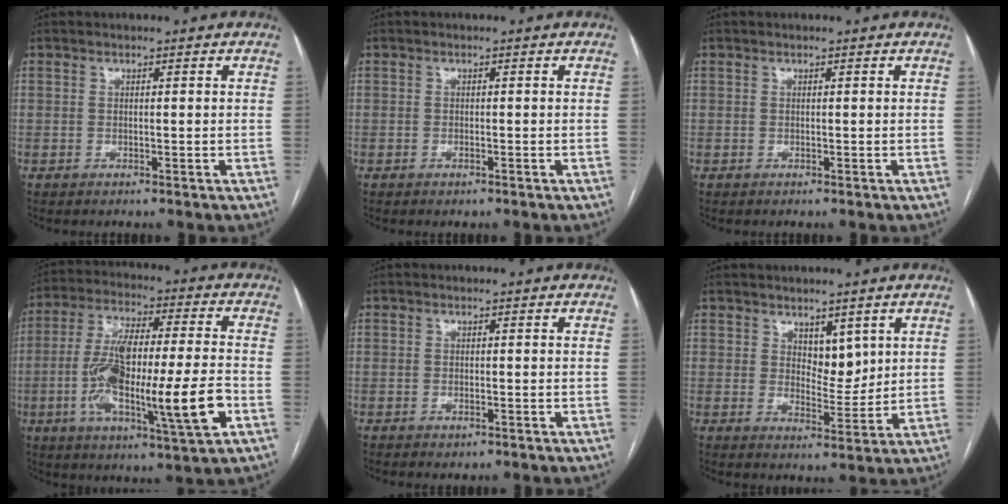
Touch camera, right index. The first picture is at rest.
{"total": 0.5, "force": [-0.4, 0.2, 0.3], "torque": [-0.007, -0.001, -0.003]}
{"total": 0.0}
{"total": 19.5, "force": [-4.8, 2.4, 18.7], "torque": [-0.327, -0.007, -0.079]}
{"total": 0.8, "force": [-0.5, 0.4, 0.5], "torque": [-0.008, -0.002, -0.002]}
{"total": 4.5, "force": [2.3, 2.3, 3.0], "torque": [-0.045, -0.007, 0.045]}